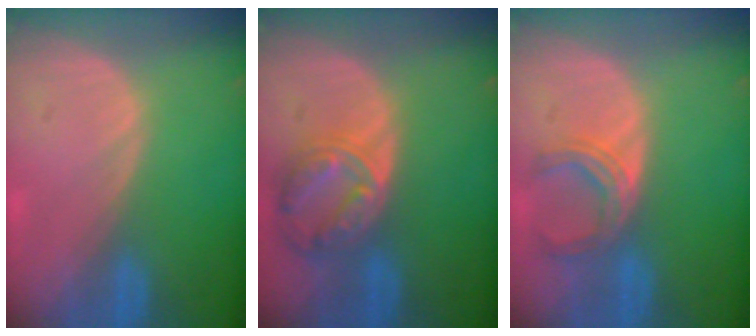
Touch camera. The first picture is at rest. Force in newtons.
{"total": 8.3, "press": 7.2, "slide": 4.2}
{"total": 4.9, "press": 4.8, "slide": 1.1}